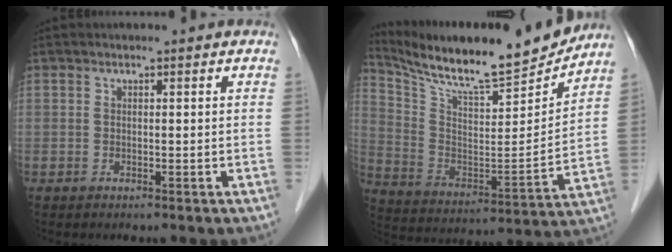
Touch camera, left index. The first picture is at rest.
{"total": 20.8, "force": [18.8, 1.6, 8.8], "torque": [-0.172, -0.028, 0.305]}